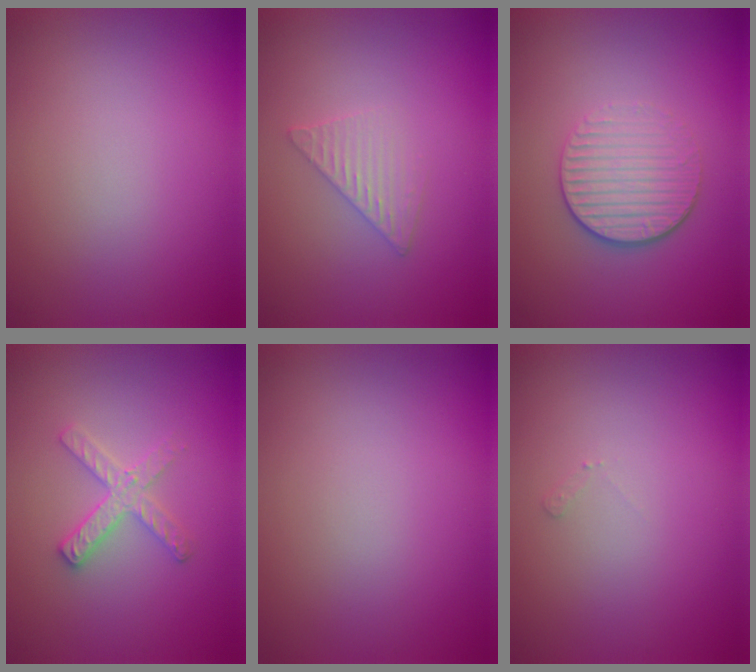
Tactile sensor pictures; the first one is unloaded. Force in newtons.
{"total": 2.0, "press": 2.0, "slide": 0.2}
{"total": 3.8, "press": 2.9, "slide": 2.5}
{"total": 2.6, "press": 2.5, "slide": 0.4}
{"total": 0.0}
{"total": 0.5, "press": 0.5, "slide": 0.2}